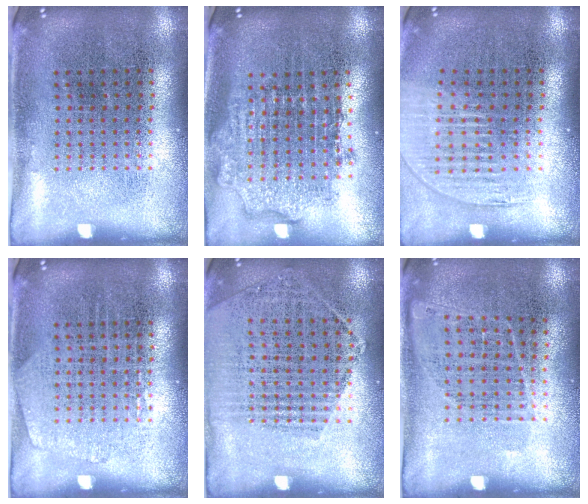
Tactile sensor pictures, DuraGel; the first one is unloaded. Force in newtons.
{"total": 1.7, "press": 1.4, "slide": 1.0}
{"total": 1.2, "press": 1.1, "slide": 0.5}
{"total": 1.0, "press": 1.0, "slide": 0.1}
{"total": 1.4, "press": 1.4, "slide": 0.4}
{"total": 1.0, "press": 0.9, "slide": 0.6}